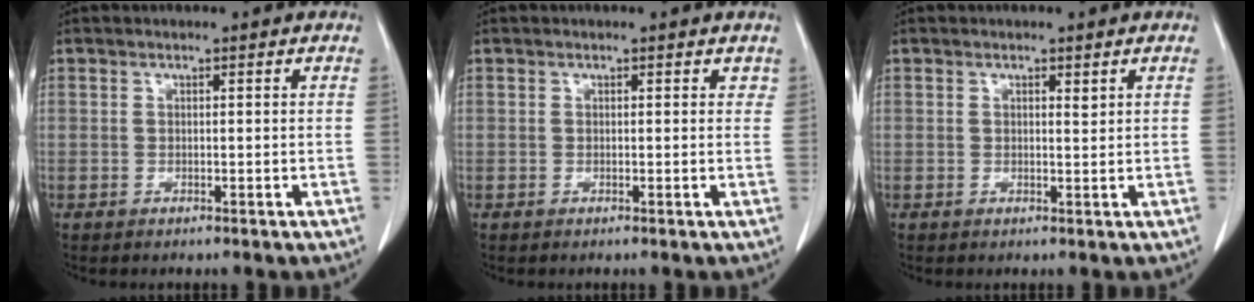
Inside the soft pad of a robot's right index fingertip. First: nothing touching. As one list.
[{"total": 0.9, "force": [0.4, 0.7, 0.5], "torque": [0.004, 0.002, -0.004]}, {"total": 1.1, "force": [0.5, 0.4, 0.9], "torque": [-0.014, -0.002, 0.007]}]